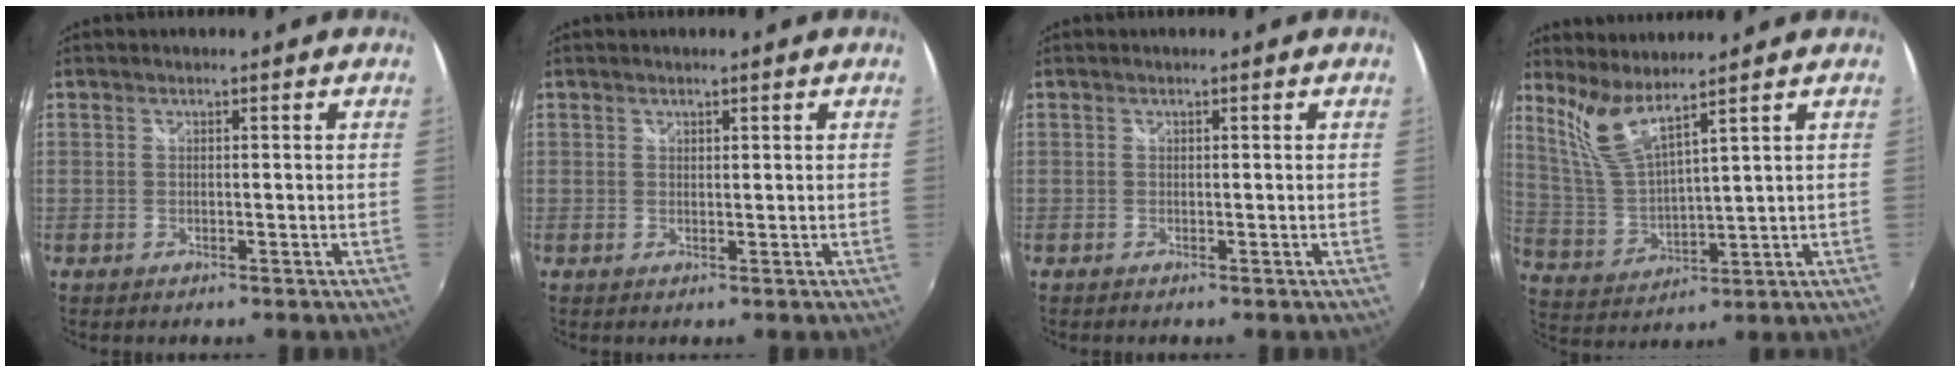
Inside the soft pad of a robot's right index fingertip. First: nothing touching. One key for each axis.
{"total": 0.6, "fx": 0.5, "fy": 0.3, "fz": 0.1, "tx": 0.000, "ty": 0.001, "tz": 0.008}
{"total": 0.0}
{"total": 7.7, "fx": 6.1, "fy": 0.3, "fz": 4.8, "tx": -0.096, "ty": -0.013, "tz": 0.136}